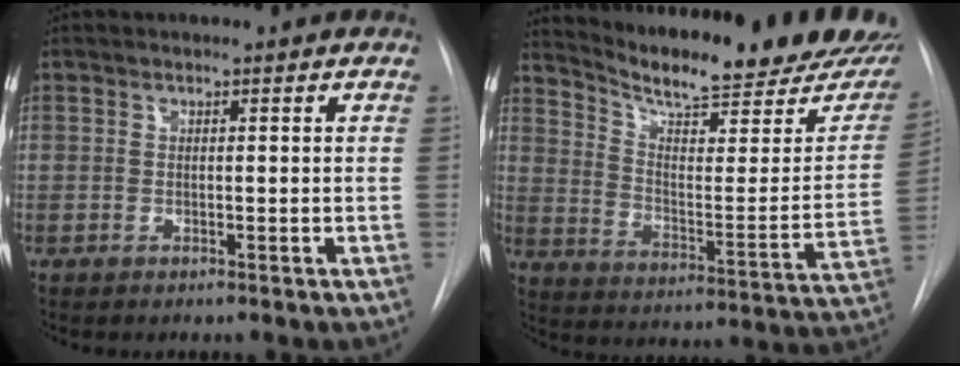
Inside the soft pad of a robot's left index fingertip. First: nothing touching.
{"total": 25.3, "force": [21.7, 3.6, 12.4], "torque": [-0.189, -0.084, 0.285]}